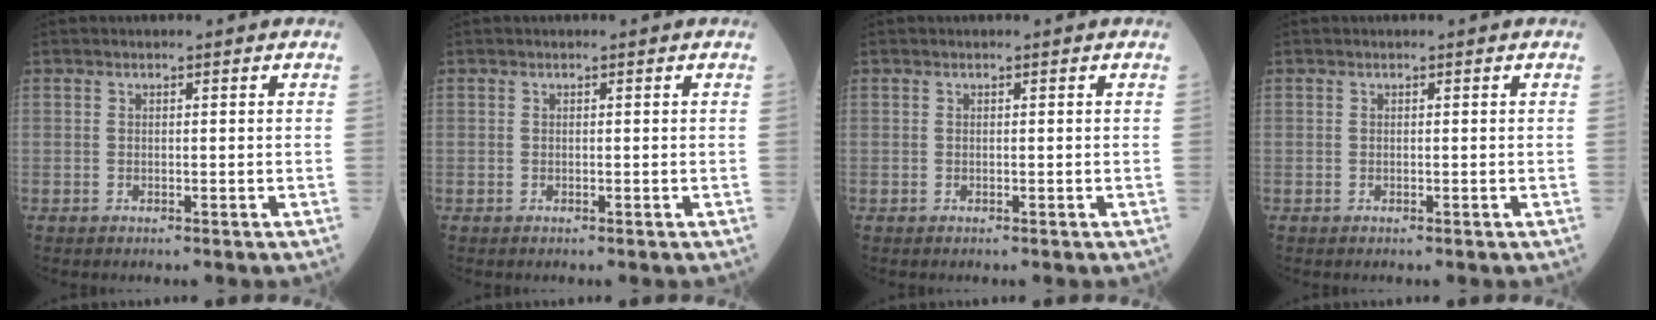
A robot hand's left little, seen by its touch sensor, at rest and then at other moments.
{"total": 0.0}
{"total": 0.0}
{"total": 0.0}